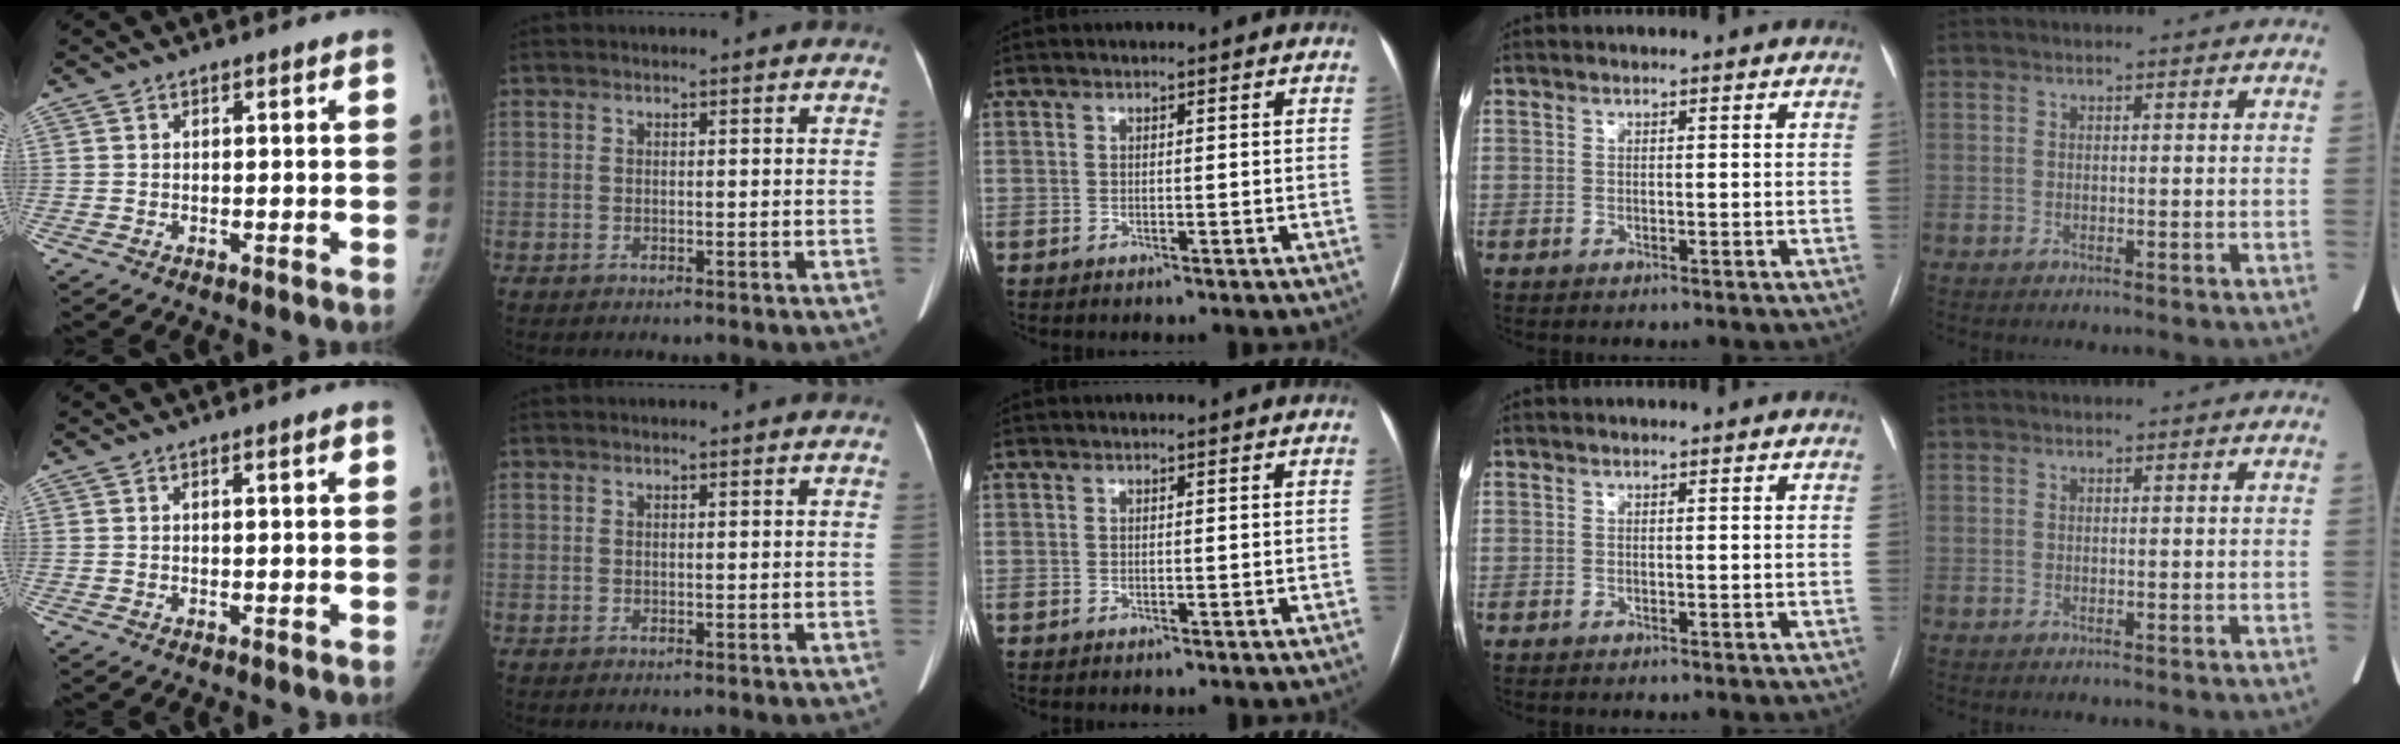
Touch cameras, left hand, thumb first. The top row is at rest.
{"thumb": {"total": 1.0, "force": [0.3, 0.1, 0.9], "torque": [-0.015, 0.002, 0.004]}}